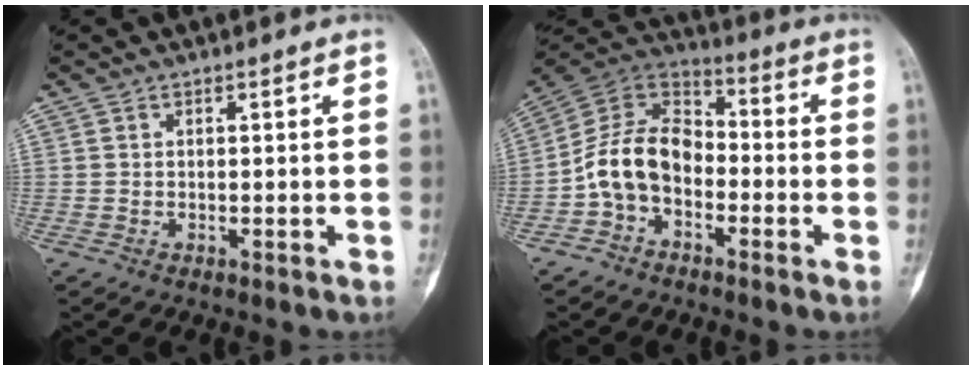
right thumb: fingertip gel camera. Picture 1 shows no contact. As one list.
[{"total": 12.4, "force": [-3.4, 8.6, 8.3], "torque": [-0.140, 0.054, -0.076]}]